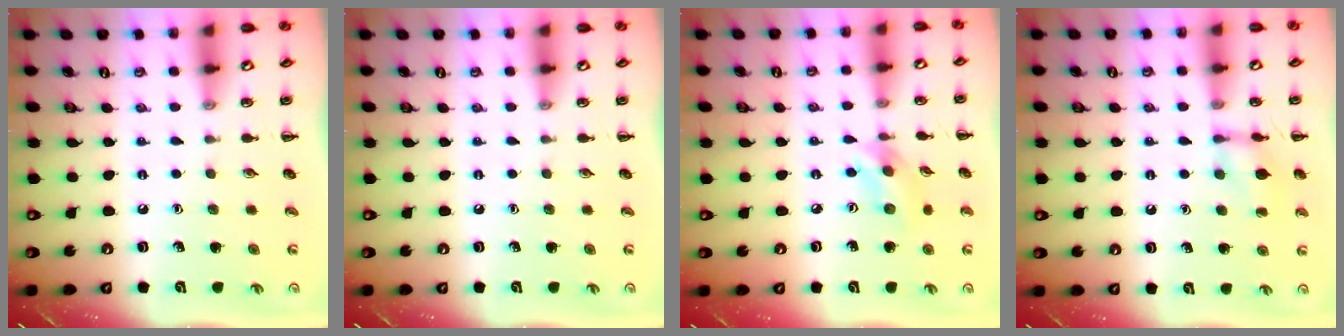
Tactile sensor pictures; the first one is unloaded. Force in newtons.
{"total": 0.0}
{"total": 5.8, "press": 5.7, "slide": 0.6}
{"total": 10.1, "press": 10.1, "slide": 0.7}